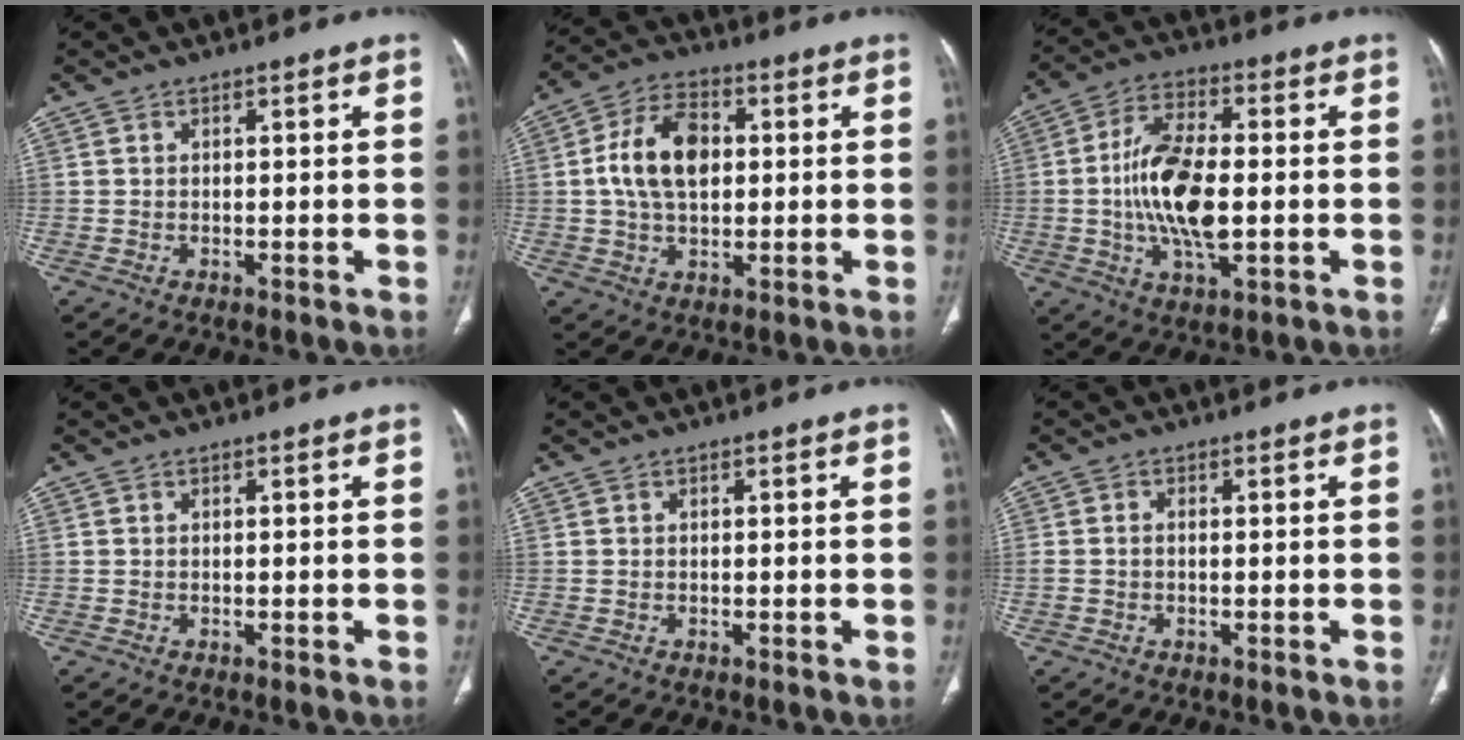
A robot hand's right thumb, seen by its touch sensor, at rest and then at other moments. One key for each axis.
{"total": 11.8, "fx": 1.3, "fy": 7.4, "fz": 9.1, "tx": -0.158, "ty": 0.013, "tz": 0.019}
{"total": 14.6, "fx": -1.1, "fy": 6.7, "fz": 13.0, "tx": -0.249, "ty": 0.008, "tz": -0.021}
{"total": 0.0}
{"total": 0.0}
{"total": 1.4, "fx": -0.2, "fy": 1.0, "fz": 1.0, "tx": -0.025, "ty": 0.005, "tz": -0.003}